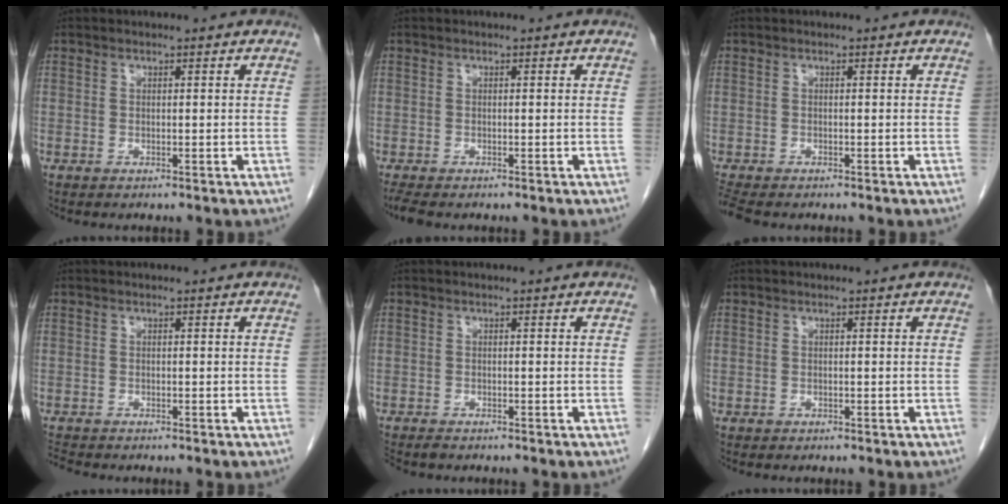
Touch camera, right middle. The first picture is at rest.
{"total": 2.3, "force": [-1.9, 0.5, 1.2], "torque": [-0.025, -0.009, -0.032]}
{"total": 3.3, "force": [-2.8, 0.8, 1.5], "torque": [-0.032, -0.011, -0.049]}
{"total": 1.4, "force": [-1.4, -0.1, 0.1], "torque": [-0.008, -0.010, -0.025]}
{"total": 2.0, "force": [-1.9, 0.5, 0.7], "torque": [-0.013, -0.005, -0.028]}
{"total": 0.0}